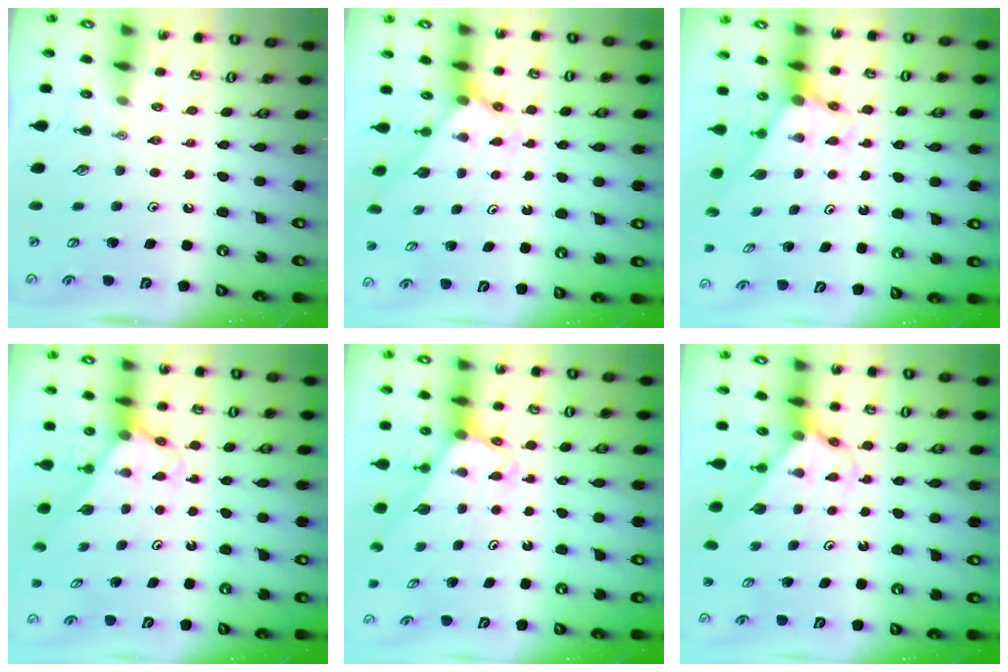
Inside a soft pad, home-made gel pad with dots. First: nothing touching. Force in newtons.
{"total": 2.0, "press": 2.0, "slide": 0.2}
{"total": 2.7, "press": 2.7, "slide": 0.0}
{"total": 3.0, "press": 3.0, "slide": 0.2}
{"total": 2.6, "press": 2.6, "slide": 0.2}
{"total": 2.6, "press": 2.6, "slide": 0.1}